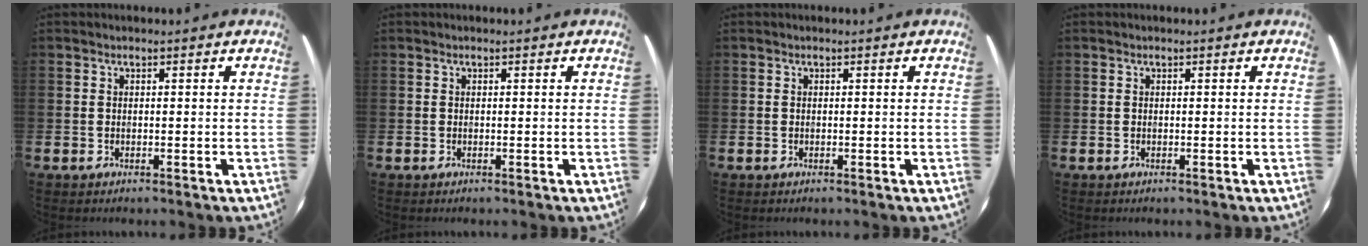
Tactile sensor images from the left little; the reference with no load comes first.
{"total": 0.0}
{"total": 0.0}
{"total": 0.0}